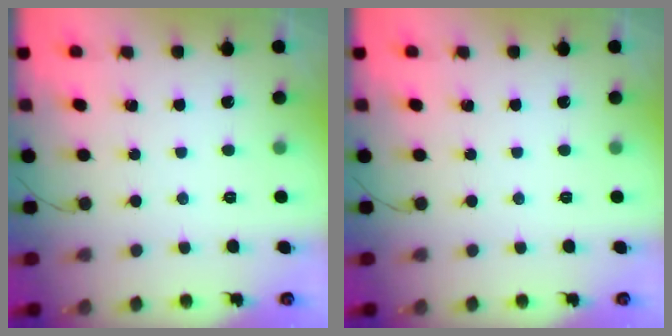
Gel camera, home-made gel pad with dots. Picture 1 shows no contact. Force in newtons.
{"total": 0.0}